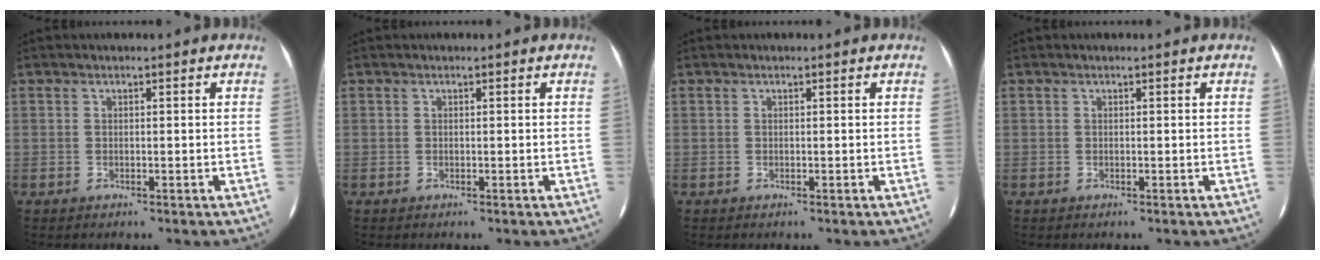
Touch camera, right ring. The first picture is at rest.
{"total": 0.0}
{"total": 0.0}
{"total": 0.0}